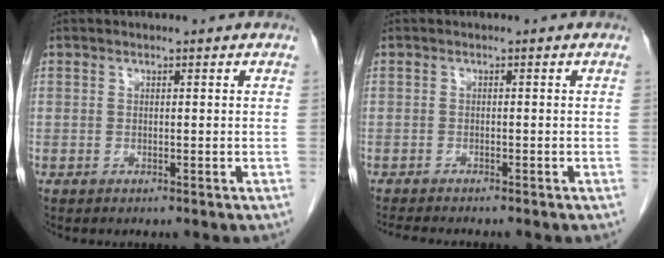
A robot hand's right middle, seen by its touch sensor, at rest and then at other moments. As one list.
[{"total": 4.7, "force": [-4.1, 0.6, 2.2], "torque": [-0.031, -0.011, -0.061]}]